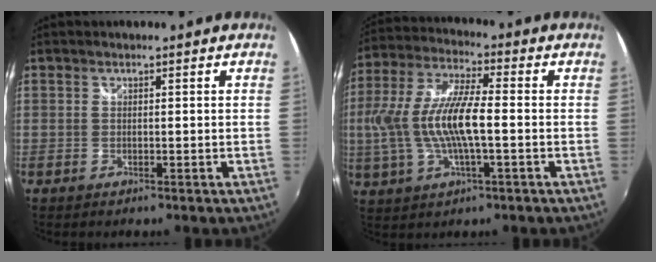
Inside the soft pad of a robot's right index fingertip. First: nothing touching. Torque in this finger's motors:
{"motor_torque": [0.56, -0.09, 0.51, 0.21]}